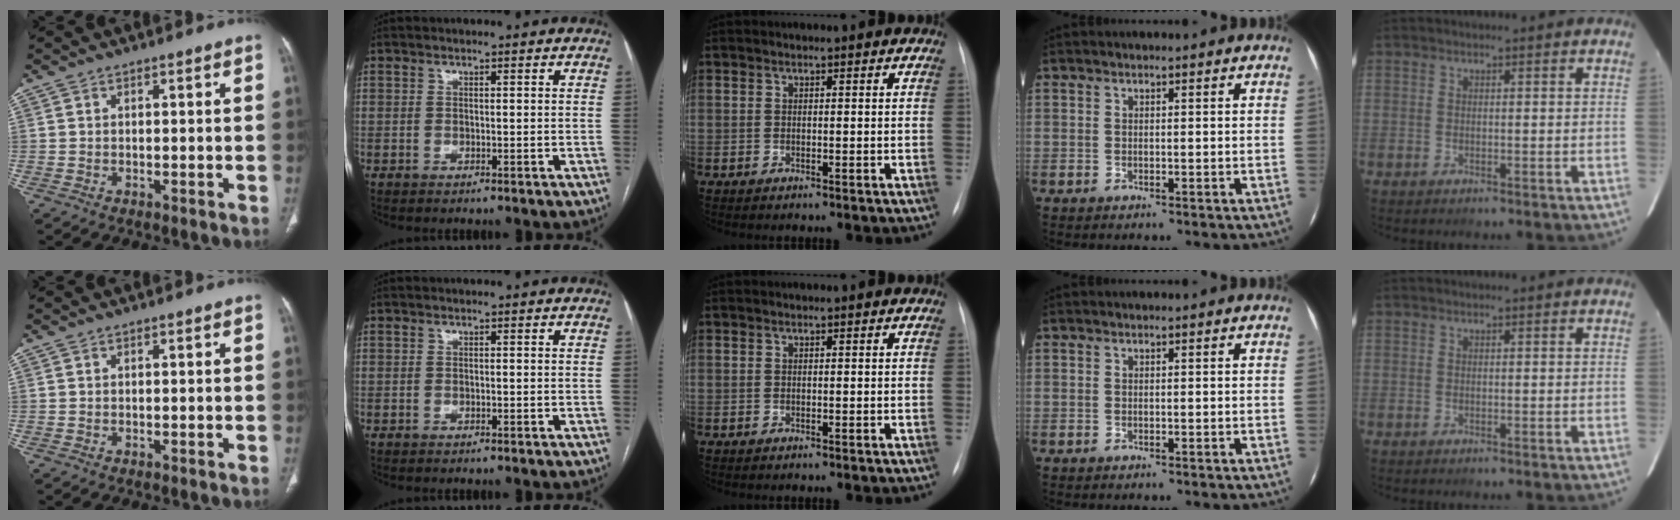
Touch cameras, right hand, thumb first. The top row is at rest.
{}